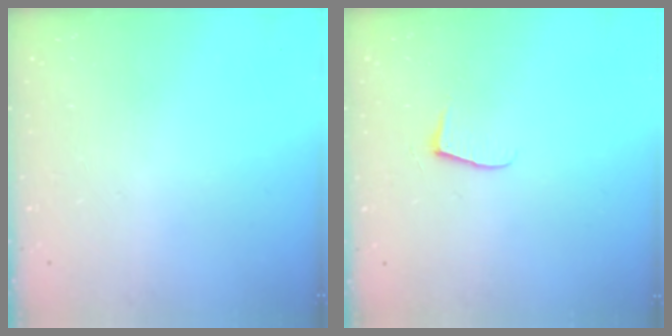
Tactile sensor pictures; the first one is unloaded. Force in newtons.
{"total": 5.2, "press": 5.2, "slide": 0.5}